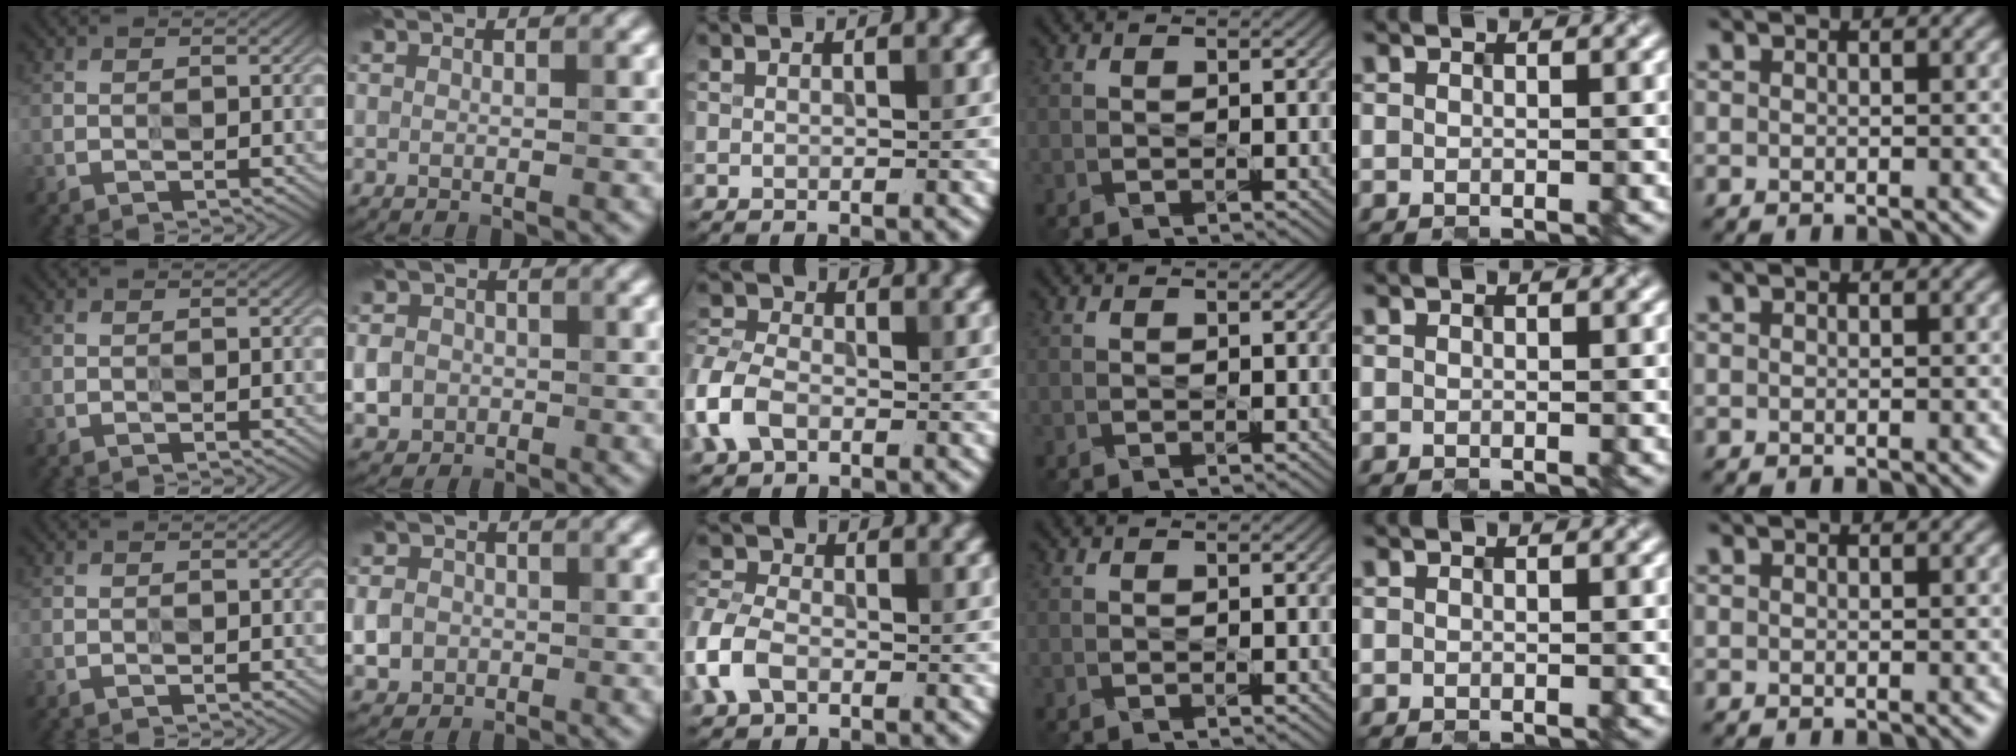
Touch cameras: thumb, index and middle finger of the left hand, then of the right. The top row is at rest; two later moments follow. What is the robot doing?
{"motion": "wipe", "object": "paper plate"}